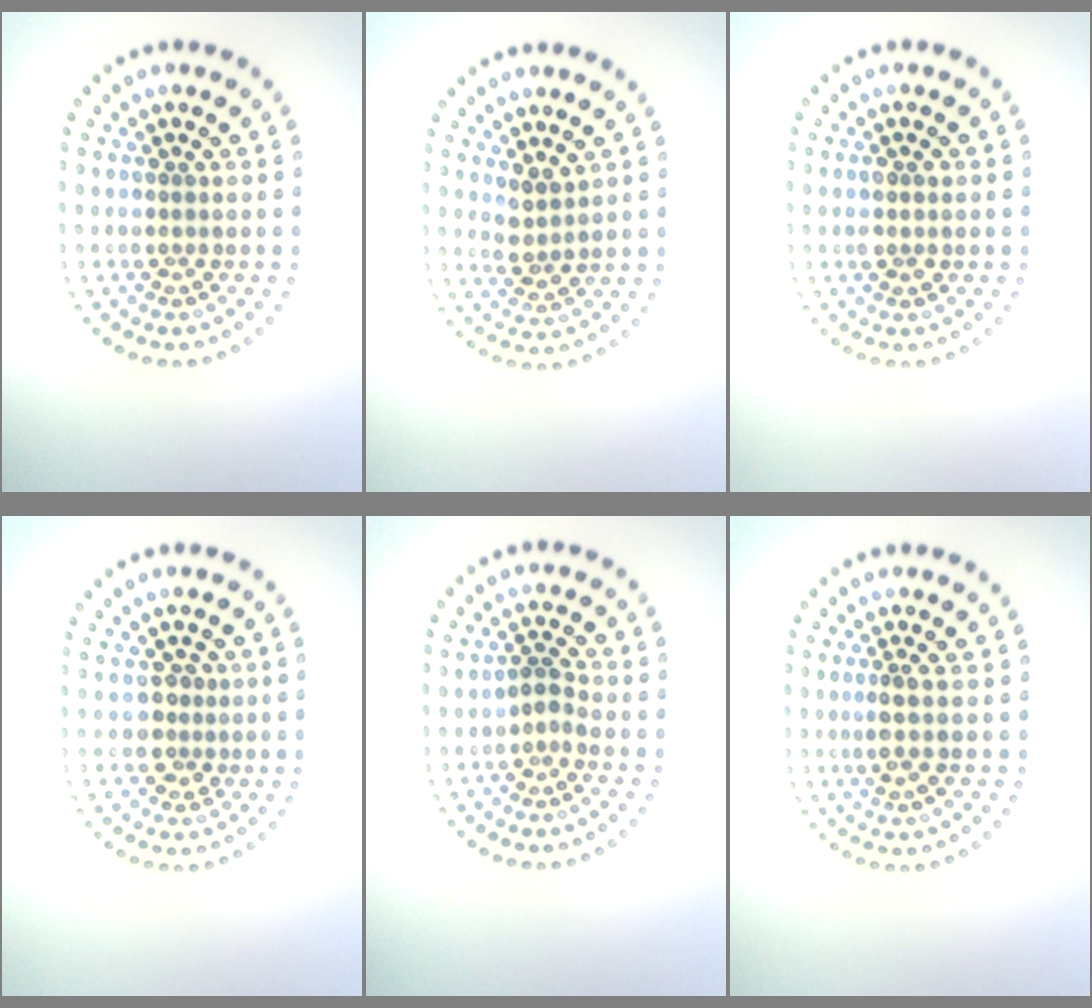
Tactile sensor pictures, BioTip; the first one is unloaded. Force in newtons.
{"total": 2.0, "press": 1.7, "slide": 1.0}
{"total": 1.3, "press": 1.3, "slide": 0.1}
{"total": 2.0, "press": 1.6, "slide": 1.2}
{"total": 1.5, "press": 1.0, "slide": 1.1}
{"total": 1.7, "press": 1.4, "slide": 1.0}